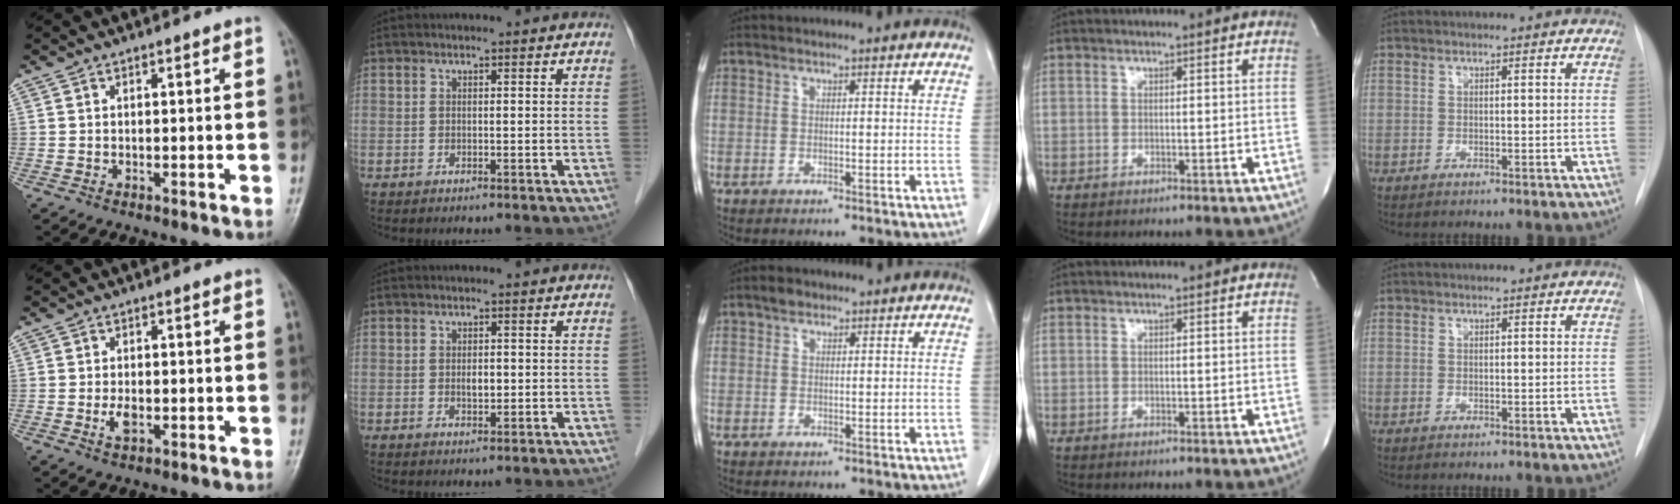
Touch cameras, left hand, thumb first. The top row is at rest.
{"thumb": {"total": 2.7, "force": [-0.9, 1.5, 2.1], "torque": [-0.039, -0.001, -0.016]}, "index": {"total": 1.8, "force": [-0.1, 1.0, 1.5], "torque": [-0.027, -0.001, 0.000]}, "middle": {"total": 1.7, "force": [1.2, 1.0, 0.6], "torque": [-0.015, 0.005, 0.018]}}